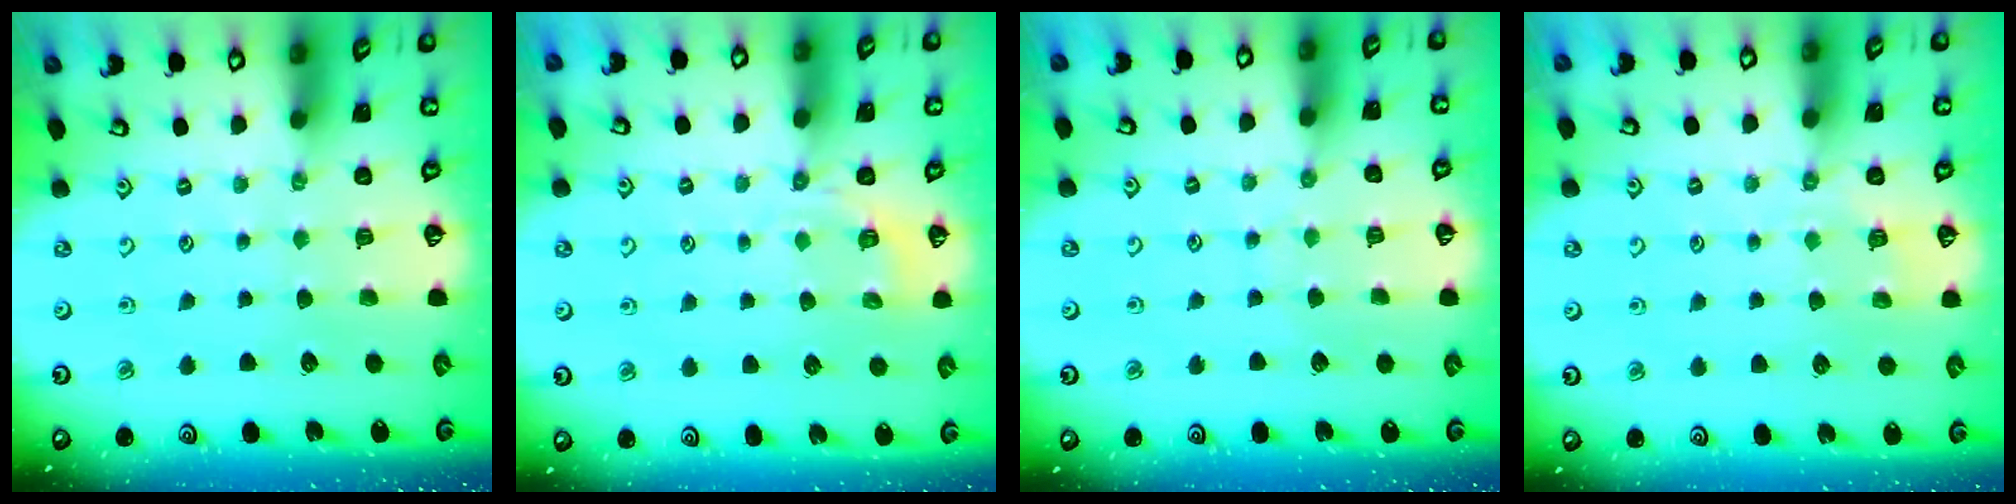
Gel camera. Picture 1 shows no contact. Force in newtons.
{"total": 3.8, "press": 3.4, "slide": 1.7}
{"total": 4.9, "press": 4.9, "slide": 0.4}
{"total": 3.0, "press": 2.6, "slide": 1.5}